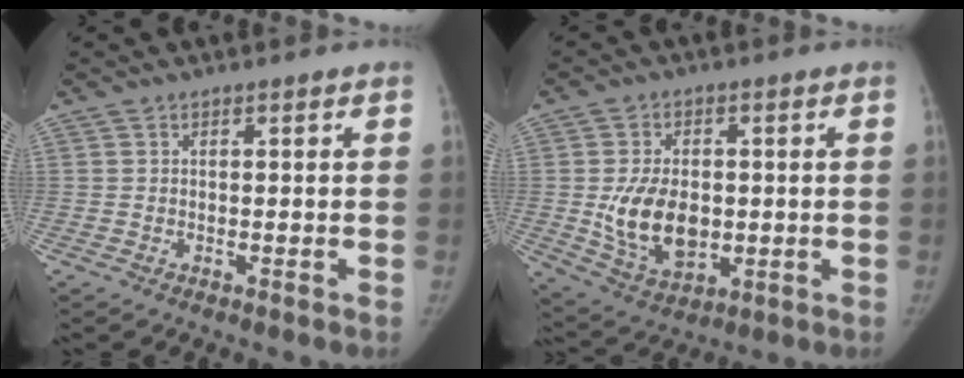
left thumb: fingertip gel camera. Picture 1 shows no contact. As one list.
[{"total": 12.3, "force": [-0.6, 8.4, 9.0], "torque": [-0.132, -0.010, 0.006]}]